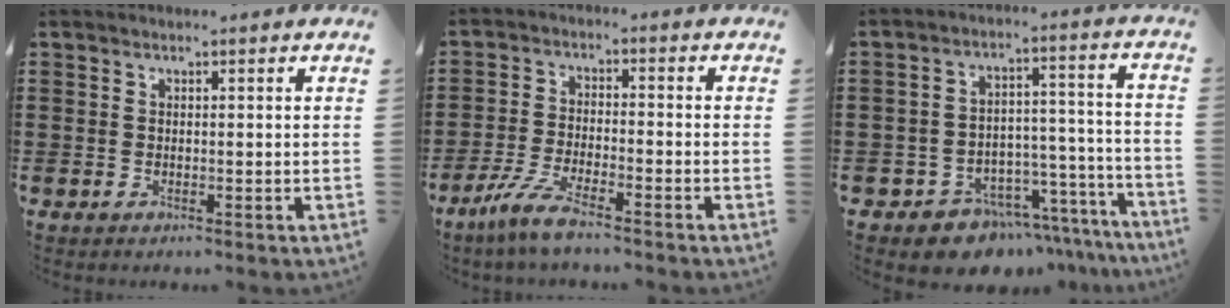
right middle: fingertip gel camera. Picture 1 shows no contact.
{"total": 5.2, "force": [-4.1, 0.2, 3.2], "torque": [-0.079, -0.015, -0.082]}
{"total": 7.2, "force": [-6.7, 2.5, 0.7], "torque": [-0.009, 0.034, -0.126]}